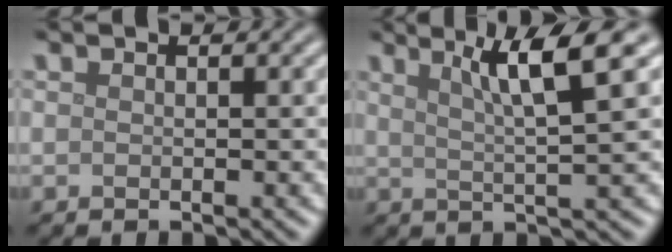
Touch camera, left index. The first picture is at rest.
{"total": 5.8, "force": [2.8, 0.6, 5.0], "torque": [-0.080, 0.006, 0.048]}